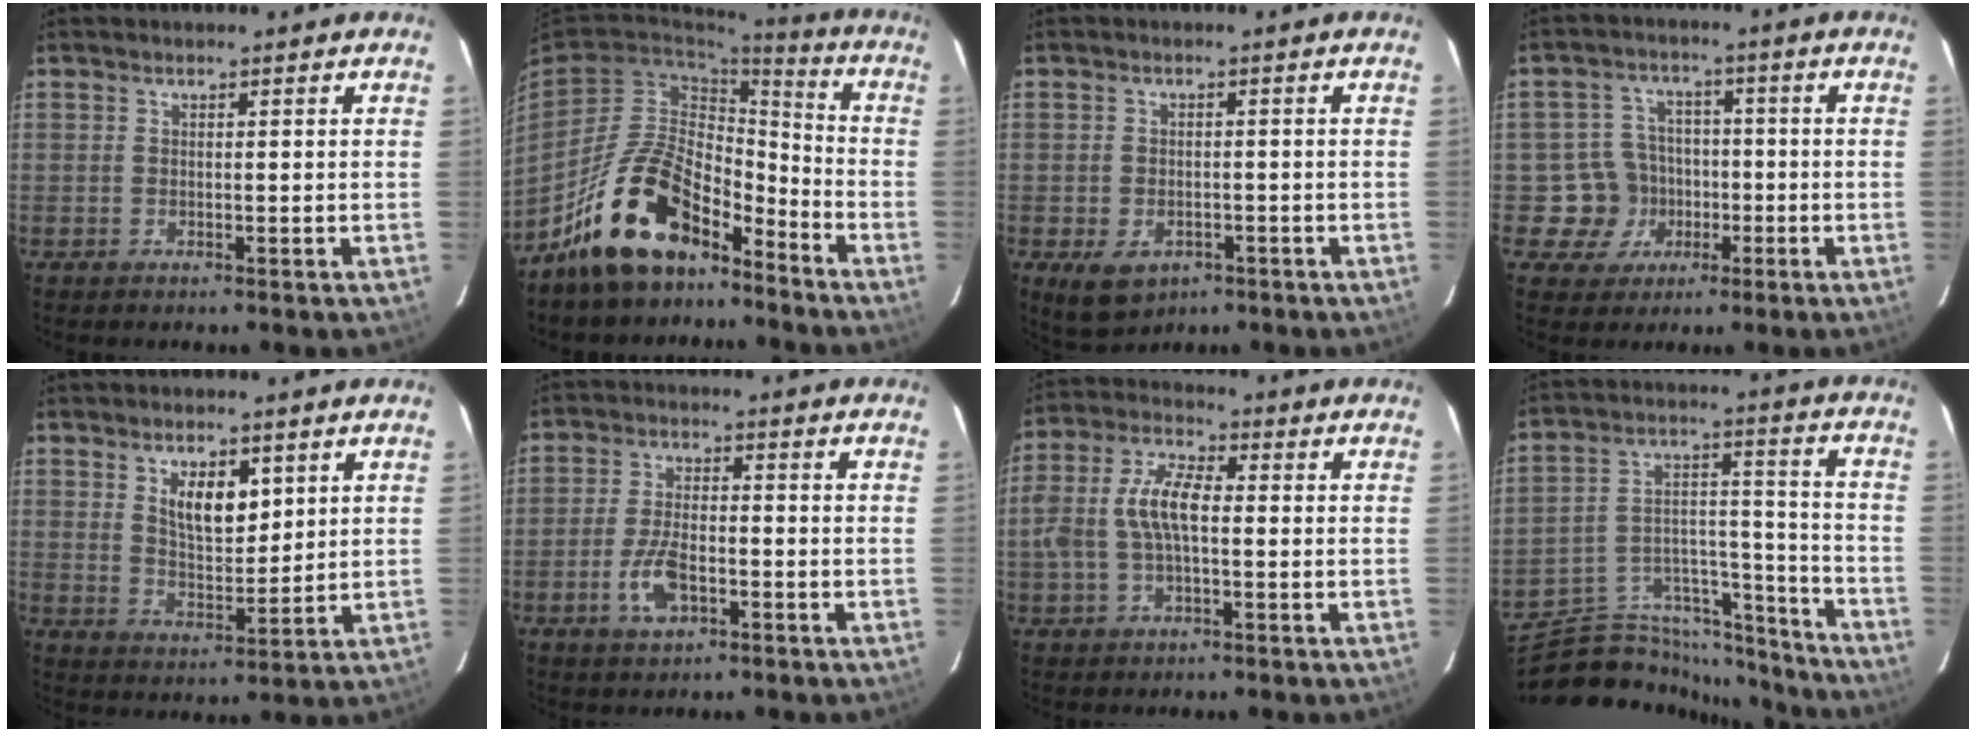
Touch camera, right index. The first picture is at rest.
{"total": 16.7, "force": [-11.9, 7.7, 8.8], "torque": [-0.174, 0.029, -0.198]}
{"total": 6.6, "force": [-3.2, 4.5, 3.6], "torque": [-0.077, -0.014, -0.042]}
{"total": 7.7, "force": [-2.5, 7.3, 0.5], "torque": [-0.031, 0.024, -0.035]}
{"total": 7.8, "force": [3.3, 3.7, 6.0], "torque": [-0.097, 0.000, 0.065]}
{"total": 3.3, "force": [-1.5, 1.3, 2.7], "torque": [-0.059, -0.001, -0.029]}
{"total": 9.3, "force": [-0.7, 4.4, 8.2], "torque": [-0.173, 0.016, -0.012]}
{"total": 20.9, "force": [-18.4, 8.3, 5.5], "torque": [-0.099, 0.067, -0.274]}